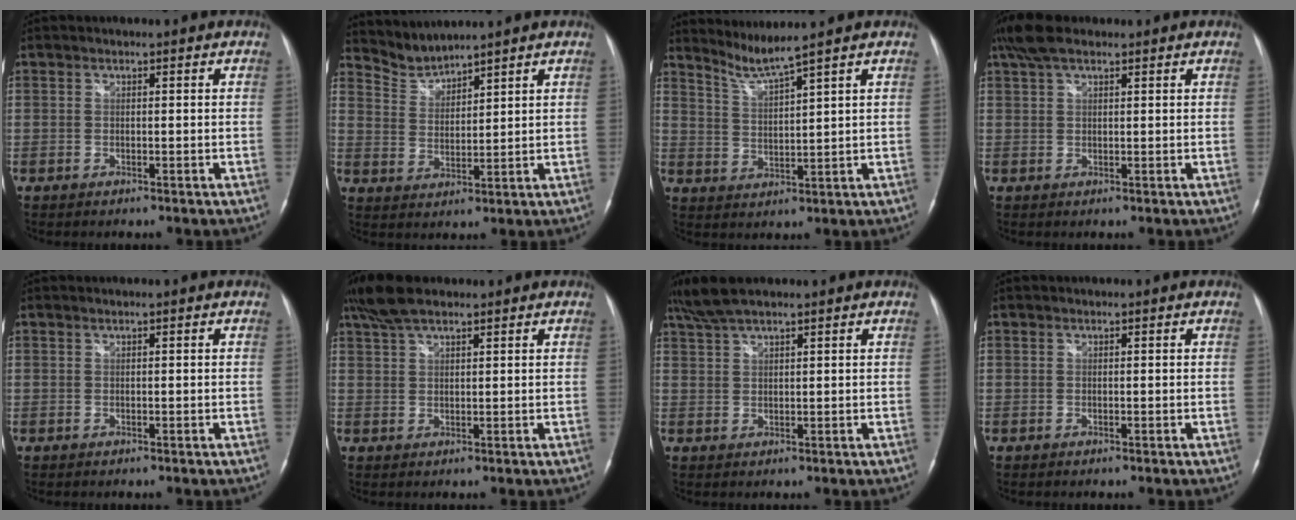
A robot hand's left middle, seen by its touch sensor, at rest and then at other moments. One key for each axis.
{"total": 4.4, "fx": 4.3, "fy": -0.3, "fz": -0.8, "tx": 0.007, "ty": -0.002, "tz": 0.096}
{"total": 4.6, "fx": 4.0, "fy": -1.8, "fz": 1.2, "tx": -0.035, "ty": -0.018, "tz": 0.086}
{"total": 5.2, "fx": 3.8, "fy": 1.8, "fz": 3.1, "tx": -0.074, "ty": 0.027, "tz": 0.075}
{"total": 0.0}
{"total": 6.4, "fx": 5.0, "fy": 1.9, "fz": 3.6, "tx": -0.081, "ty": 0.023, "tz": 0.098}
{"total": 5.7, "fx": 4.7, "fy": 0.9, "fz": 3.1, "tx": -0.073, "ty": 0.023, "tz": 0.094}
{"total": 0.0}